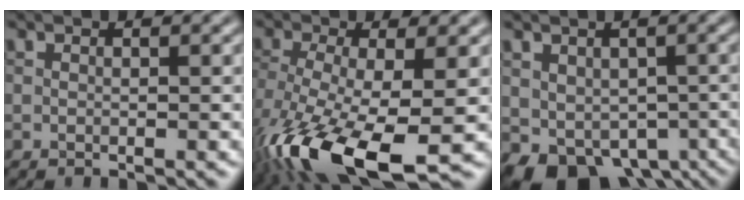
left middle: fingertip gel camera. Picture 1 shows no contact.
{"total": 12.6, "force": [-6.4, 4.2, 10.0], "torque": [-0.207, -0.024, -0.115]}
{"total": 7.5, "force": [-3.6, 4.8, 4.6], "torque": [-0.073, -0.023, -0.045]}